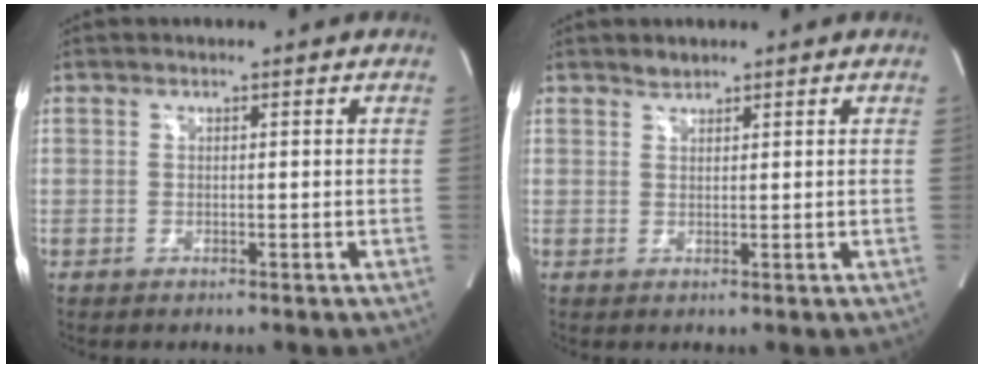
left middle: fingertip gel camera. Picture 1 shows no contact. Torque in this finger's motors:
{"motor_torque": [0.25, -0.02, -0.11, 0.01]}